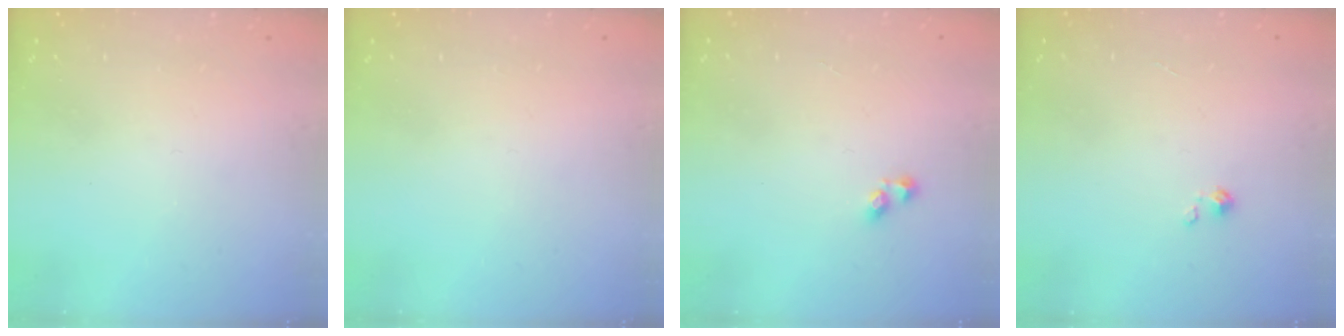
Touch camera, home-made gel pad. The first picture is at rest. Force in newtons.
{"total": 0.0}
{"total": 2.9, "press": 2.6, "slide": 1.3}
{"total": 0.0}